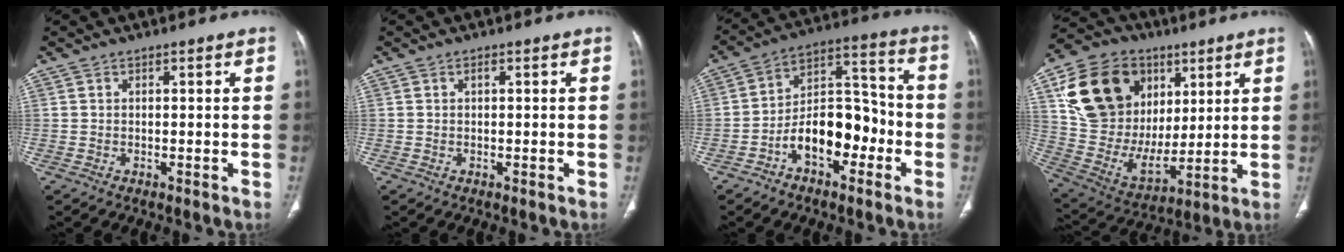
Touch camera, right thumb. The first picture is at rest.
{"total": 0.5, "force": [0.1, 0.1, 0.5], "torque": [-0.007, -0.002, 0.002]}
{"total": 13.6, "force": [-5.0, 8.0, 9.7], "torque": [-0.121, 0.059, -0.088]}
{"total": 23.1, "force": [9.1, 17.2, 12.6], "torque": [-0.213, -0.012, 0.175]}